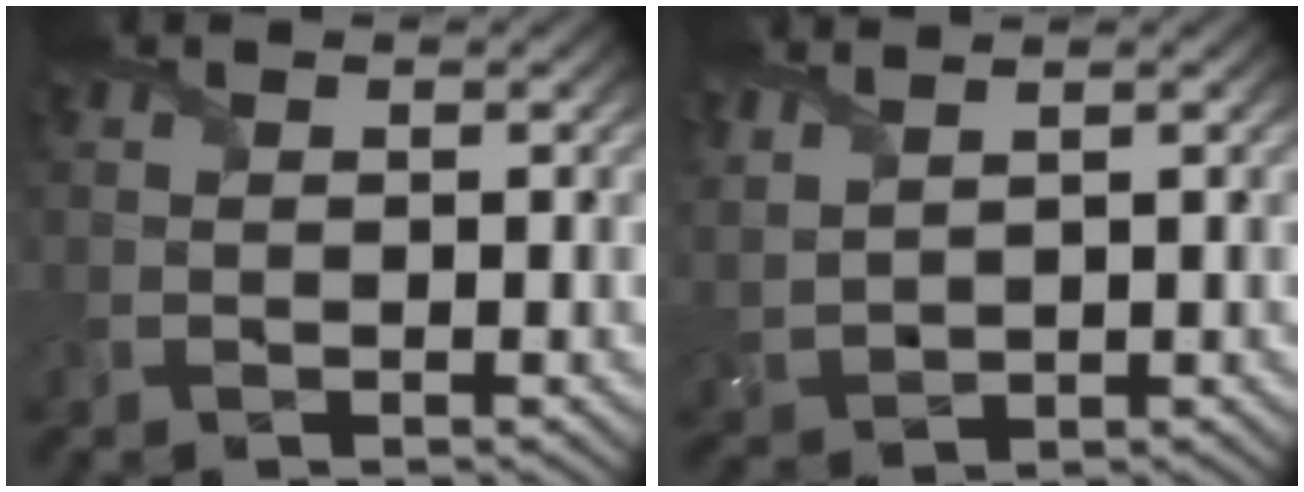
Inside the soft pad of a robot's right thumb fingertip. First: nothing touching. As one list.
[{"total": 4.0, "force": [3.1, 1.2, 2.2], "torque": [-0.067, 0.008, 0.068]}]